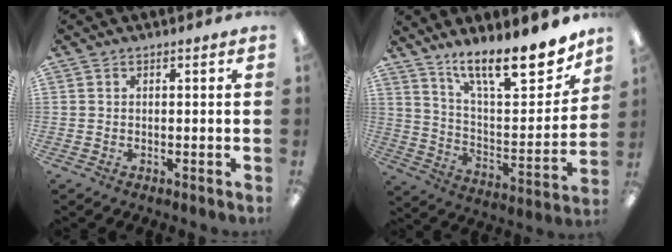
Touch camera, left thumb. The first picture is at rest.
{"total": 18.3, "force": [13.8, 5.3, 10.9], "torque": [-0.154, -0.108, 0.228]}